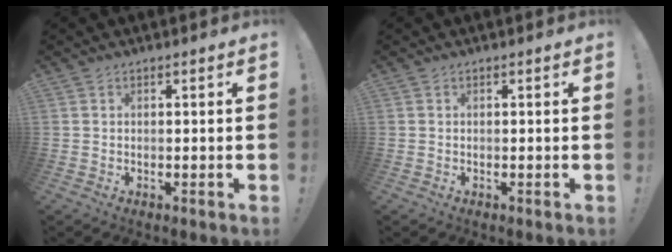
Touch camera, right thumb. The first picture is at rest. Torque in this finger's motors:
{"motor_torque": [-0.07, 0.02, 0.31, 0.07, -0.04]}